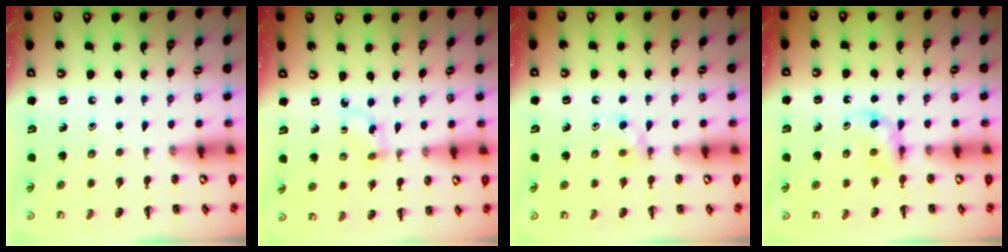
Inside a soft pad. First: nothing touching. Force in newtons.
{"total": 2.2, "press": 2.0, "slide": 1.0}
{"total": 3.5, "press": 3.4, "slide": 1.1}
{"total": 4.1, "press": 3.9, "slide": 1.3}